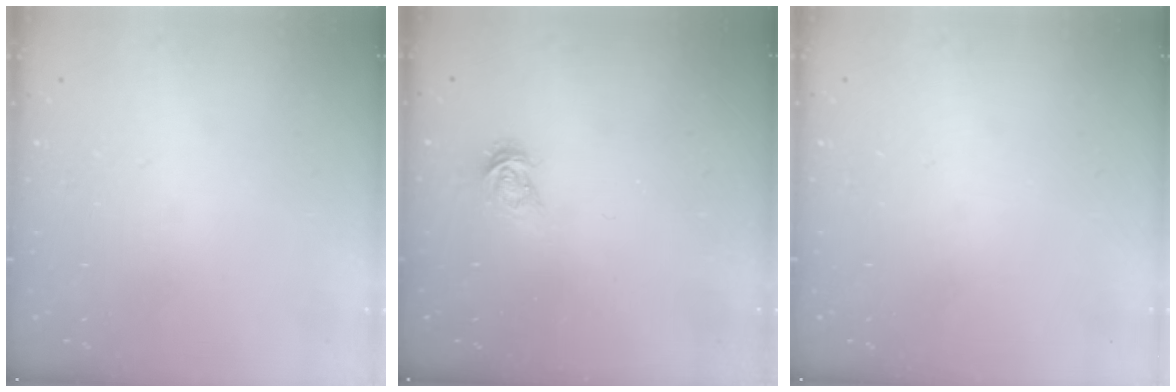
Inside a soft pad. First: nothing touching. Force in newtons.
{"total": 3.9, "press": 3.9, "slide": 0.6}
{"total": 0.0}